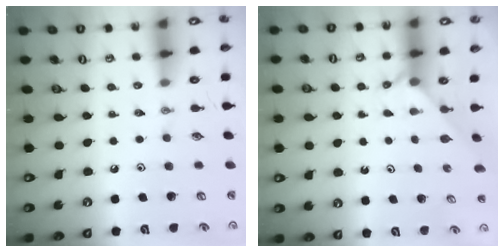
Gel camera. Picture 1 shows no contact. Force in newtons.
{"total": 2.4, "press": 2.4, "slide": 0.2}